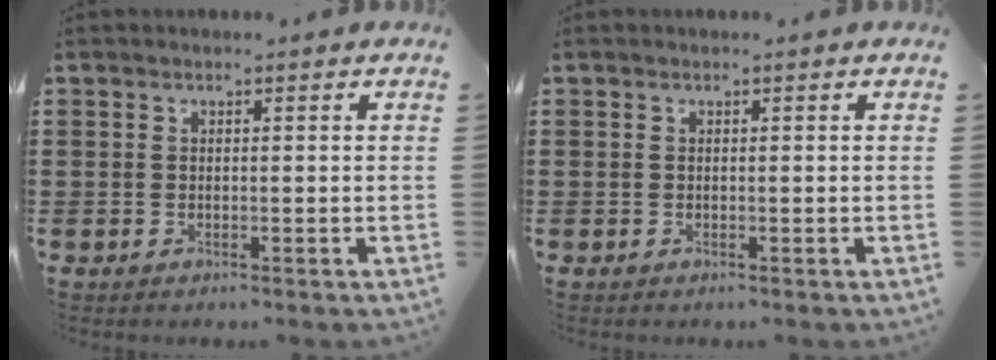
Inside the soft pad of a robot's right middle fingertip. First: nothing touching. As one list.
[{"total": 0.0}]